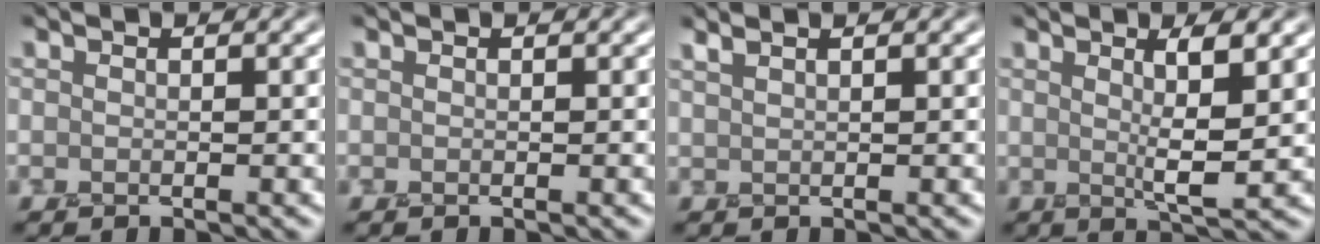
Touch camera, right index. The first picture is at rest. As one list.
[{"total": 0.0}, {"total": 1.1, "force": [1.0, 0.2, 0.5], "torque": [-0.014, 0.003, 0.020]}, {"total": 3.6, "force": [1.2, 0.7, 3.3], "torque": [-0.054, -0.010, 0.021]}]